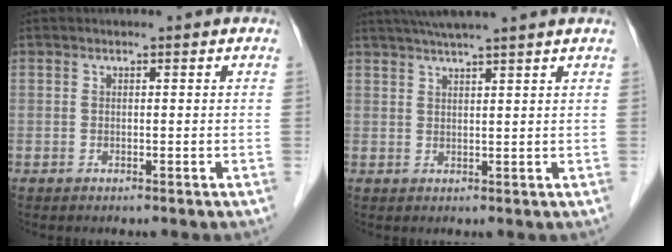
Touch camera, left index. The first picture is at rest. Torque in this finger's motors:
{"motor_torque": [0.49, -0.50, 0.09, 0.11]}